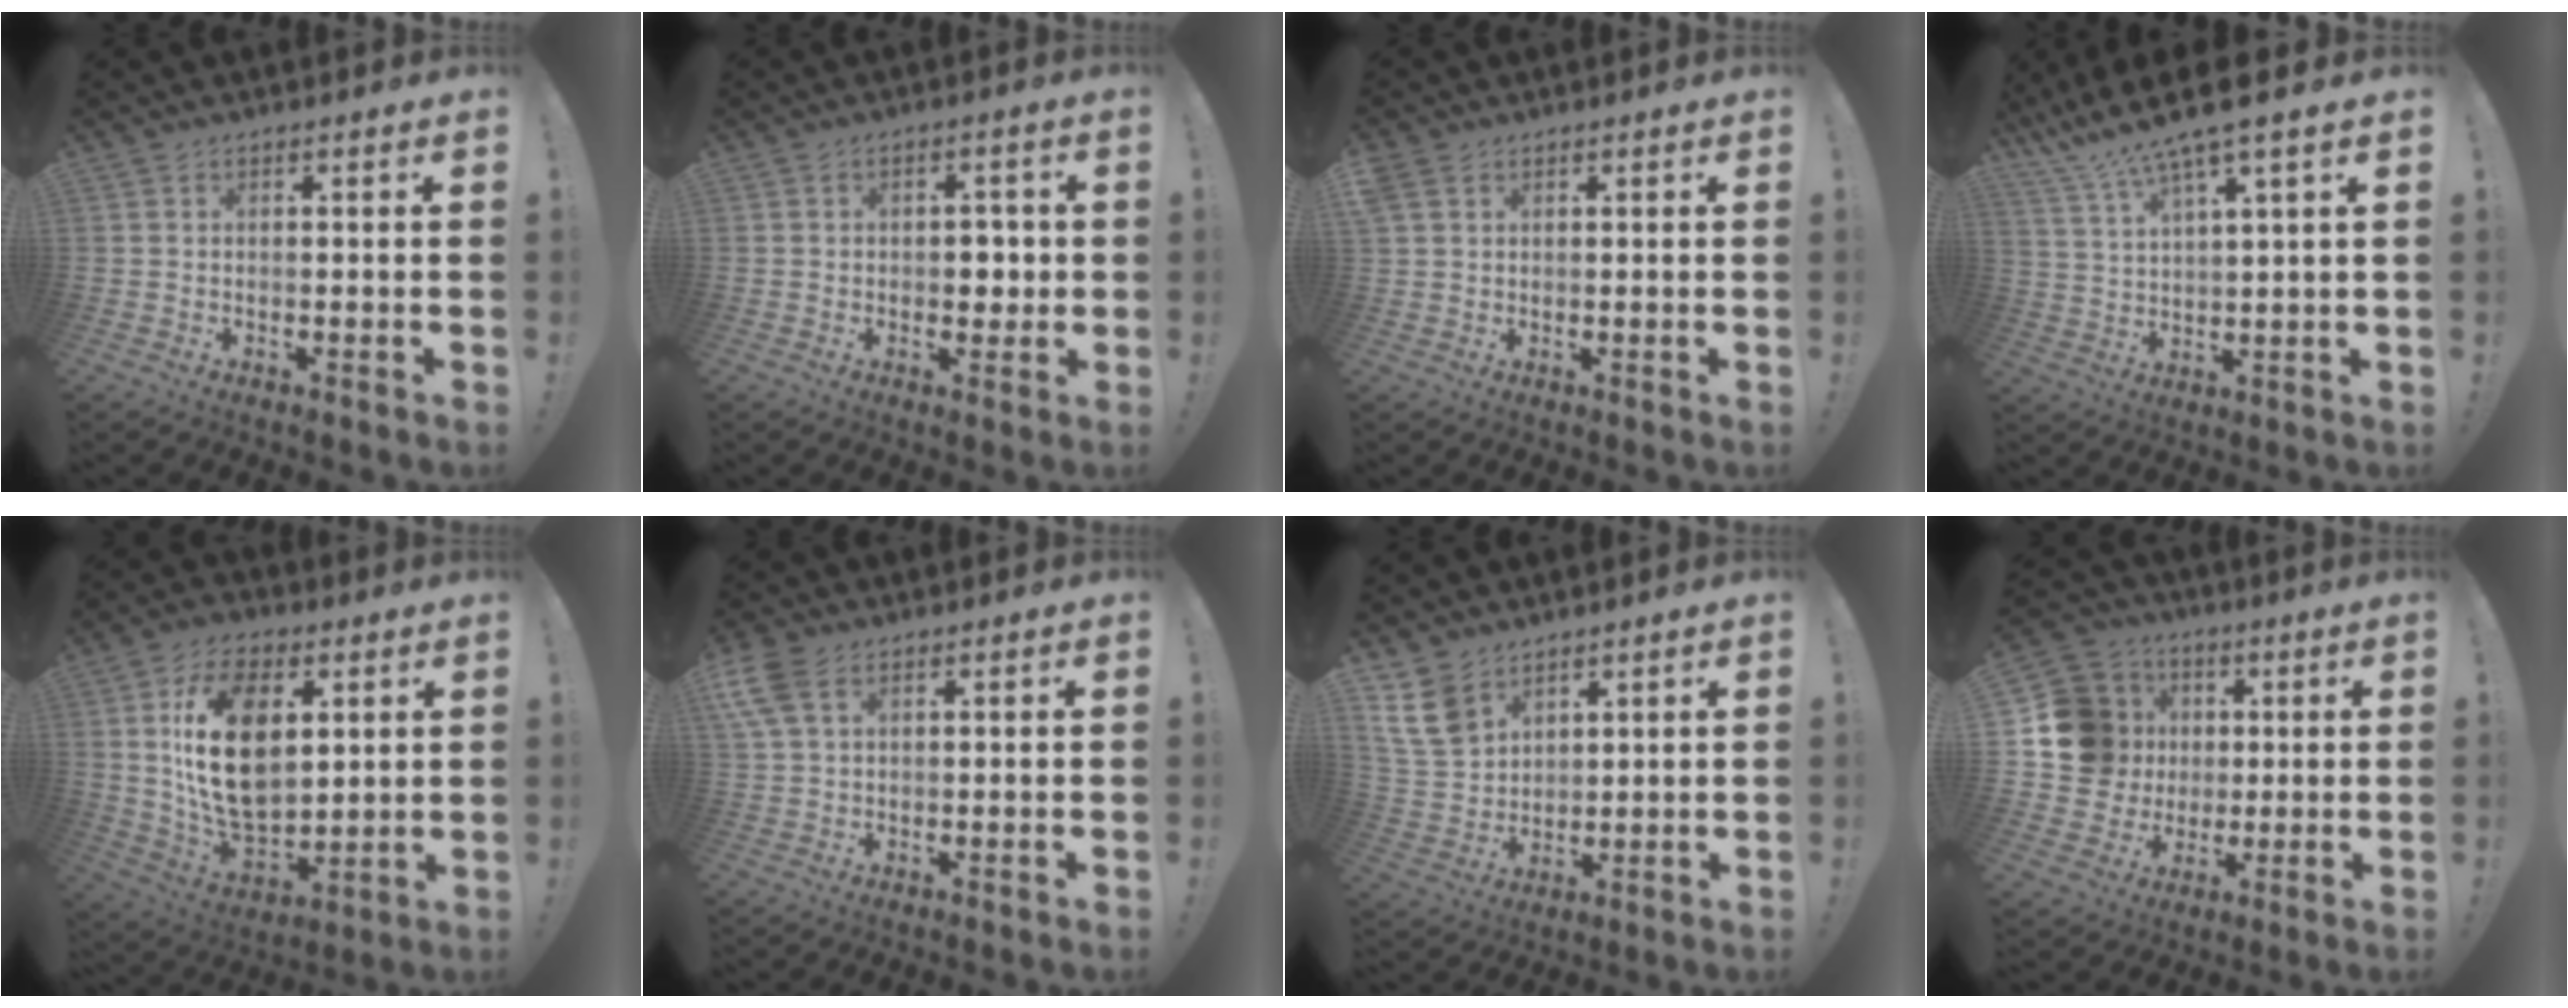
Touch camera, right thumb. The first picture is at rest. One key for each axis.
{"total": 4.3, "fx": -0.2, "fy": 3.5, "fz": 2.4, "tx": -0.029, "ty": 0.002, "tz": -0.006}
{"total": 3.2, "fx": 1.6, "fy": 2.2, "fz": 1.6, "tx": -0.037, "ty": 0.006, "tz": 0.036}
{"total": 9.4, "fx": 7.5, "fy": 0.2, "fz": 5.7, "tx": -0.121, "ty": -0.047, "tz": 0.130}
{"total": 20.9, "fx": 5.1, "fy": 13.4, "fz": 15.2, "tx": -0.285, "ty": -0.019, "tz": 0.087}
{"total": 7.4, "fx": 3.7, "fy": 4.3, "fz": 4.7, "tx": -0.104, "ty": -0.002, "tz": 0.072}
{"total": 11.4, "fx": 7.4, "fy": 7.2, "fz": 5.0, "tx": -0.103, "ty": -0.037, "tz": 0.148}
{"total": 15.9, "fx": 2.3, "fy": 14.6, "fz": 5.9, "tx": -0.101, "ty": 0.002, "tz": 0.067}